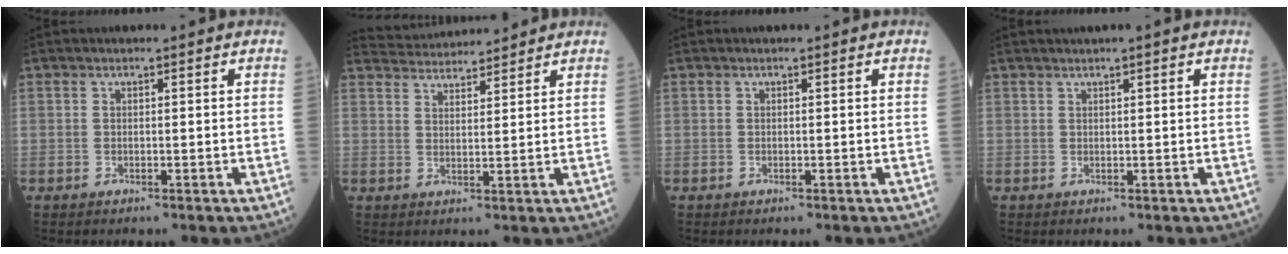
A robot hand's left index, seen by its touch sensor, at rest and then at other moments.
{"total": 6.7, "force": [6.7, 0.4, 0.6], "torque": [-0.019, 0.028, 0.107]}
{"total": 0.0}
{"total": 0.9, "force": [0.6, -0.2, 0.6], "torque": [-0.014, 0.007, 0.014]}